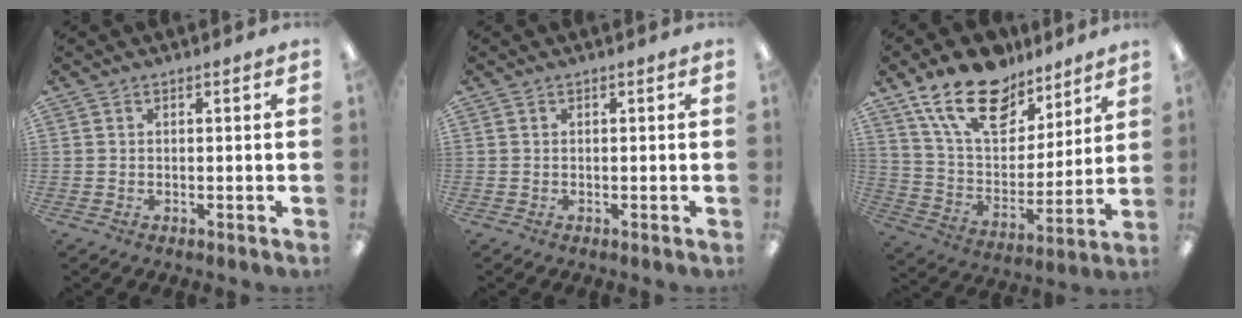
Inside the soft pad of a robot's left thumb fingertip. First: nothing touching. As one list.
[{"total": 0.0}, {"total": 19.3, "force": [13.4, 9.9, 9.8], "torque": [-0.185, -0.067, 0.243]}]